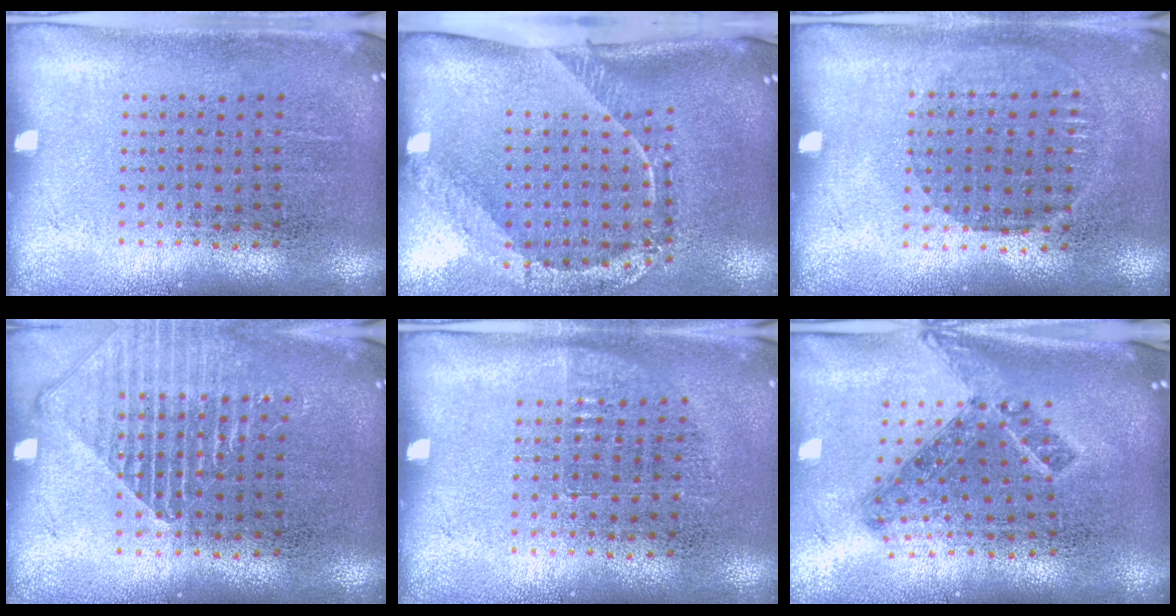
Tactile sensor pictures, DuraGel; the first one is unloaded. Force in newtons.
{"total": 2.6, "press": 1.7, "slide": 1.9}
{"total": 0.9, "press": 0.8, "slide": 0.3}
{"total": 1.3, "press": 1.3, "slide": 0.4}
{"total": 0.7, "press": 0.6, "slide": 0.4}
{"total": 1.2, "press": 1.0, "slide": 0.8}